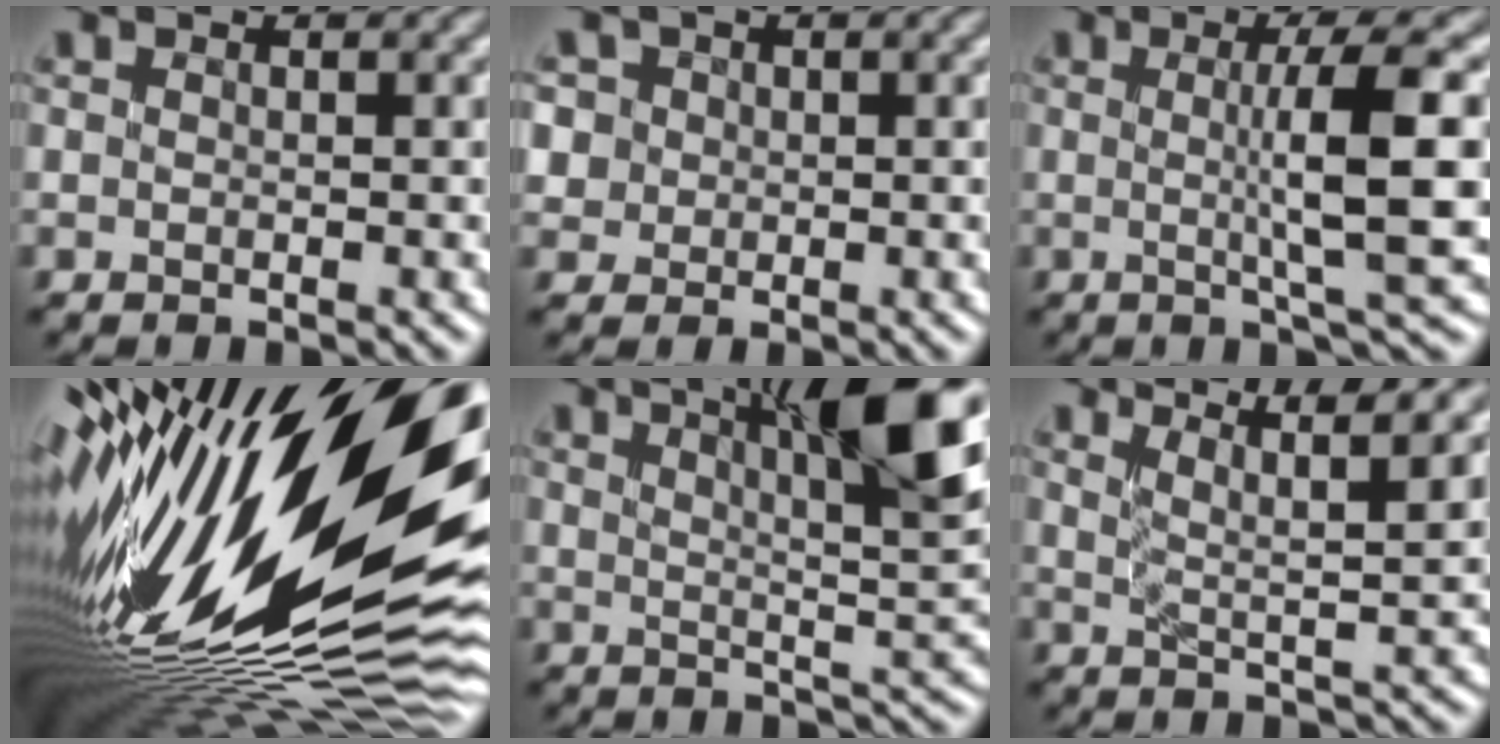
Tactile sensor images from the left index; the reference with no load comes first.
{"total": 3.1, "force": [1.2, 2.7, 0.9], "torque": [-0.034, 0.009, 0.026]}
{"total": 6.9, "force": [0.1, 1.1, 6.8], "torque": [-0.105, 0.004, 0.003]}
{"total": 20.9, "force": [2.4, 7.9, 19.2], "torque": [-0.369, -0.052, 0.050]}
{"total": 10.2, "force": [4.9, 2.0, 8.7], "torque": [-0.116, 0.012, 0.078]}
{"total": 6.3, "force": [4.7, 1.0, 4.1], "torque": [-0.068, 0.014, 0.058]}